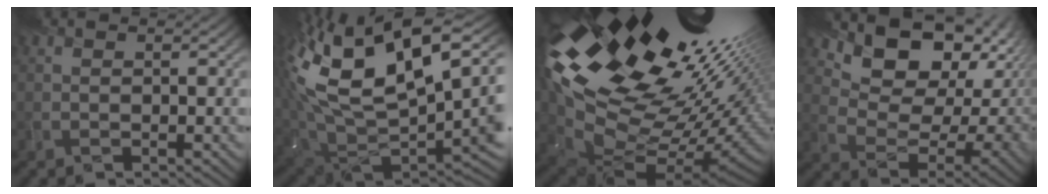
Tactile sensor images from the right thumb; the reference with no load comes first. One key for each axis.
{"total": 20.3, "fx": 7.4, "fy": 10.2, "fz": 16.0, "tx": -0.335, "ty": -0.003, "tz": 0.160}
{"total": 21.6, "fx": 6.8, "fy": 12.4, "fz": 16.3, "tx": -0.311, "ty": -0.020, "tz": 0.133}
{"total": 12.1, "fx": 6.5, "fy": 7.3, "fz": 7.1, "tx": -0.133, "ty": -0.007, "tz": 0.117}